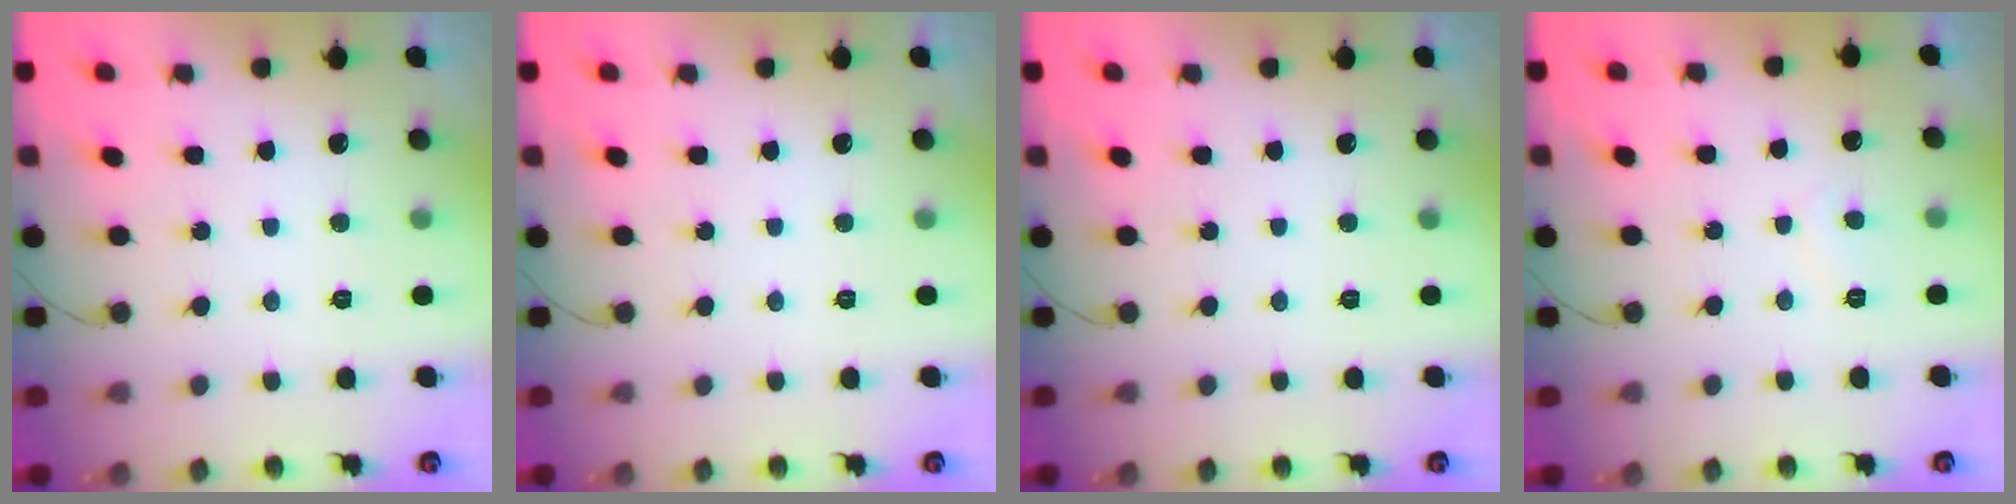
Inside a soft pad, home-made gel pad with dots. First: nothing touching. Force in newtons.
{"total": 0.0}
{"total": 0.0}
{"total": 3.5, "press": 3.4, "slide": 0.4}